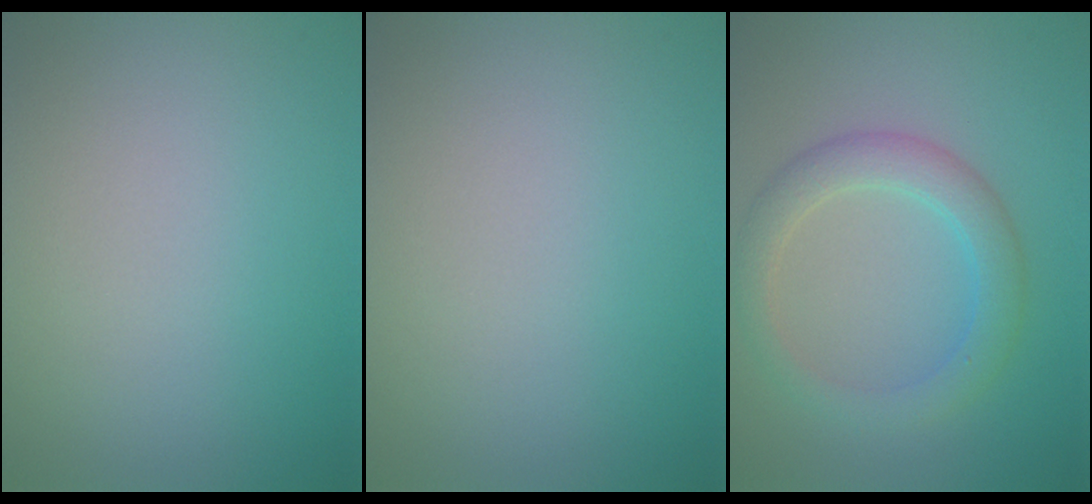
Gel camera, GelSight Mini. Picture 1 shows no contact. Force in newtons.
{"total": 0.0}
{"total": 3.5, "press": 3.5, "slide": 0.3}